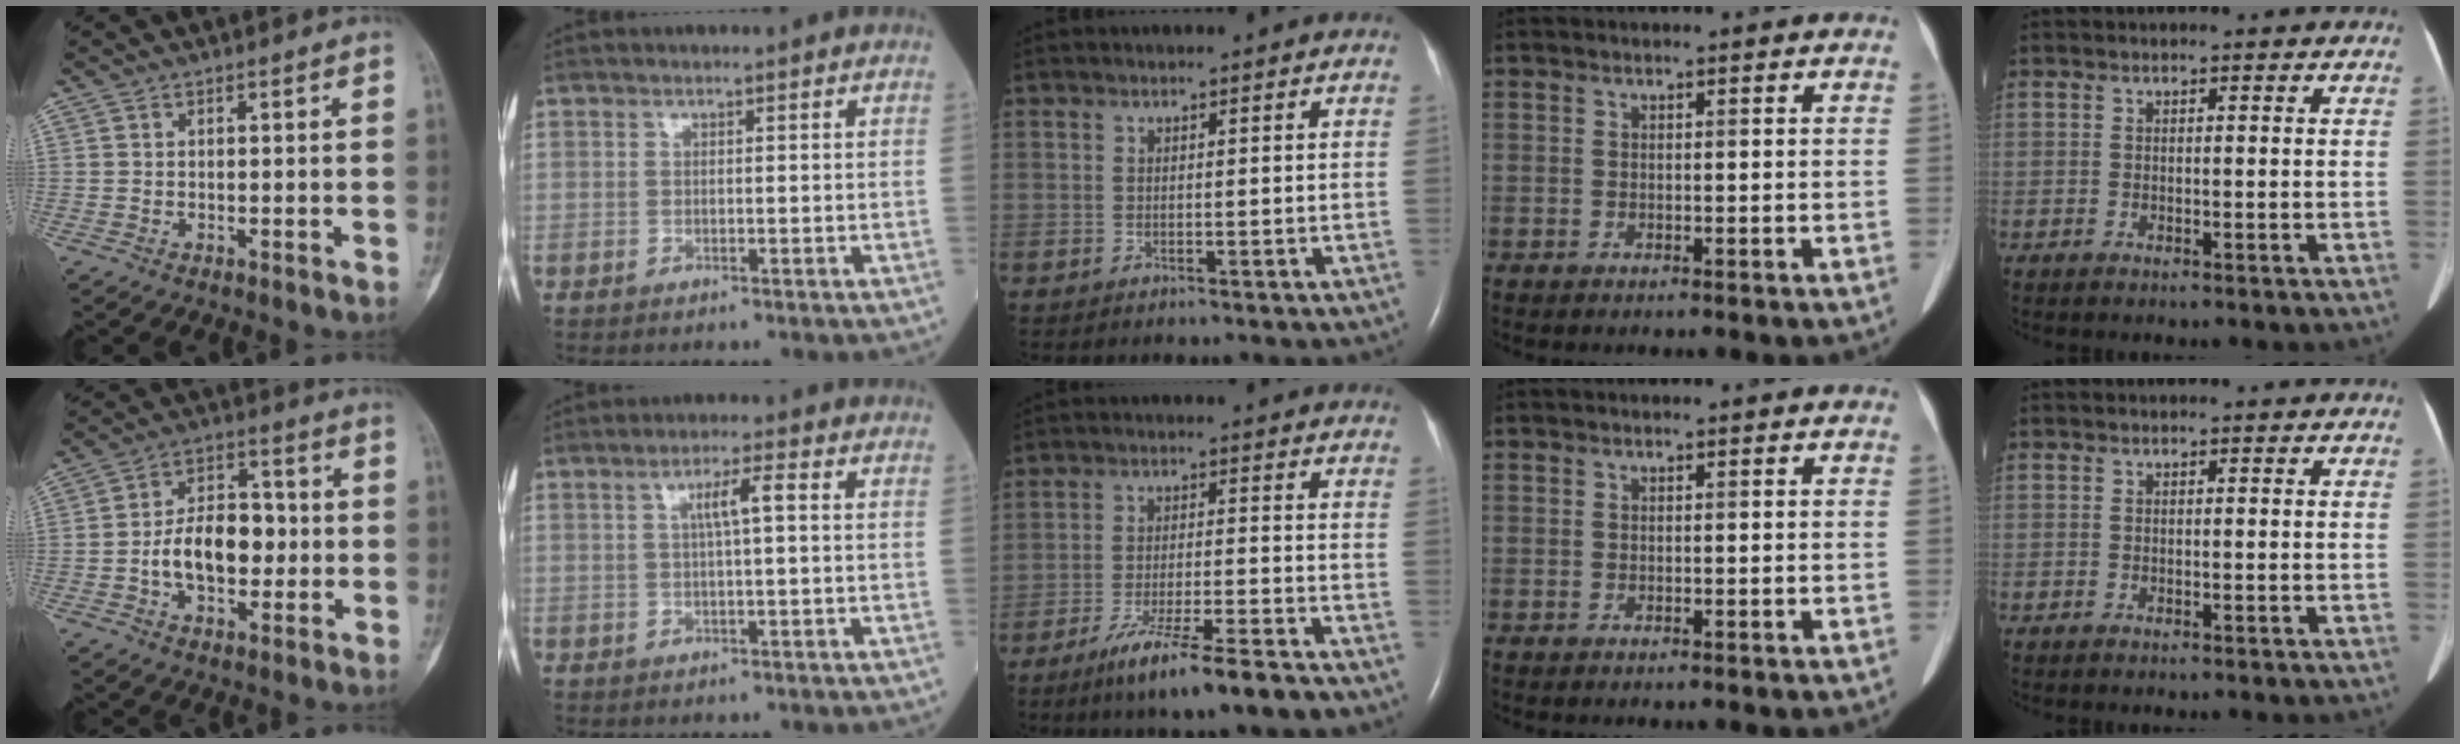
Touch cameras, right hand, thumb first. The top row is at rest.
{"thumb": {"total": 11.9, "force": [-1.6, 7.4, 9.2], "torque": [-0.128, 0.029, -0.031]}, "index": {"total": 3.9, "force": [0.7, 0.1, 3.8], "torque": [-0.068, 0.008, 0.012]}, "middle": {"total": 10.6, "force": [-7.6, 0.1, 7.4], "torque": [-0.122, -0.026, -0.126]}}